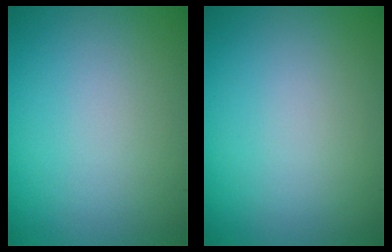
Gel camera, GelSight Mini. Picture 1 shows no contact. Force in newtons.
{"total": 0.0}